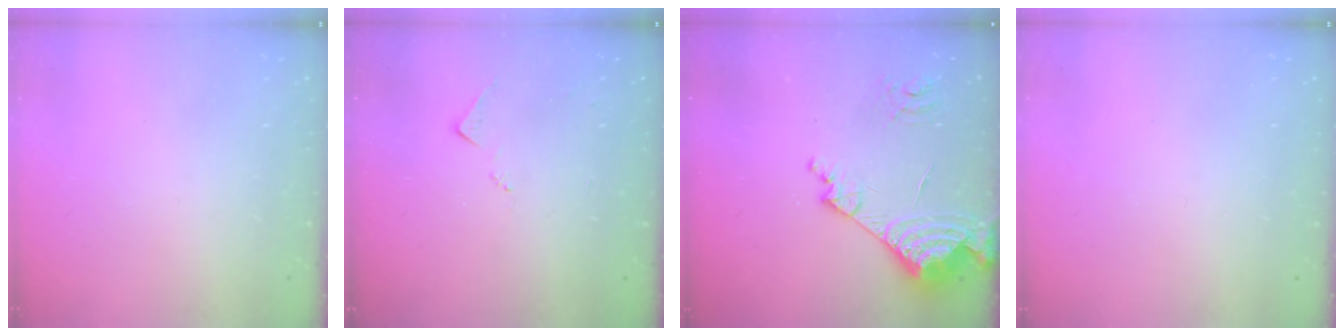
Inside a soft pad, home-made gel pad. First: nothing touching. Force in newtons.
{"total": 5.5, "press": 5.5, "slide": 0.8}
{"total": 14.8, "press": 14.8, "slide": 1.6}
{"total": 0.0}